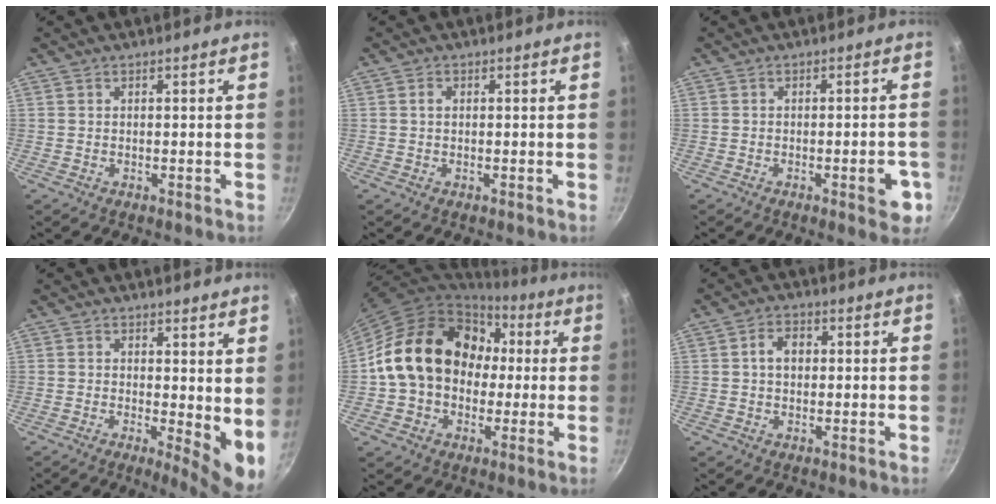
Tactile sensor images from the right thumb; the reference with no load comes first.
{"total": 1.2, "force": [0.2, 0.9, 0.8], "torque": [-0.012, 0.006, 0.002]}
{"total": 5.8, "force": [-2.2, 2.0, 5.0], "torque": [-0.045, 0.011, -0.027]}
{"total": 7.2, "force": [0.6, 2.6, 6.7], "torque": [-0.085, -0.022, 0.009]}
{"total": 20.3, "force": [1.7, 16.0, 12.2], "torque": [-0.177, 0.050, 0.029]}
{"total": 4.4, "force": [0.5, 3.3, 2.9], "torque": [-0.031, 0.011, 0.002]}